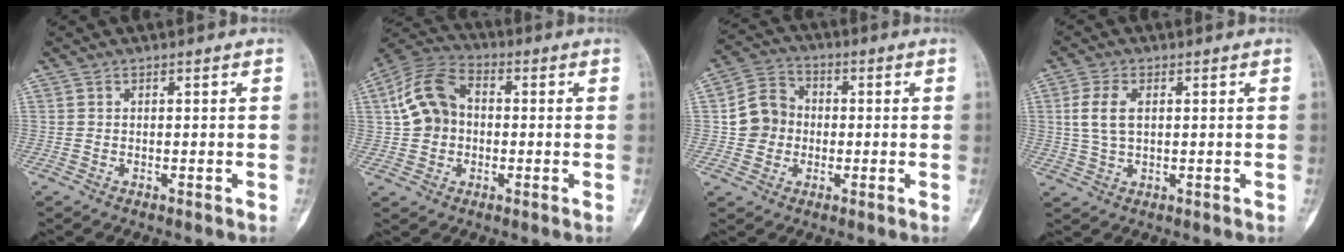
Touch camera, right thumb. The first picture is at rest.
{"total": 10.6, "force": [0.6, 8.1, 6.9], "torque": [-0.121, 0.028, -0.001]}
{"total": 8.1, "force": [-0.5, 7.3, 3.3], "torque": [-0.033, 0.020, -0.020]}
{"total": 5.7, "force": [1.1, 3.2, 4.5], "torque": [-0.094, 0.002, 0.021]}